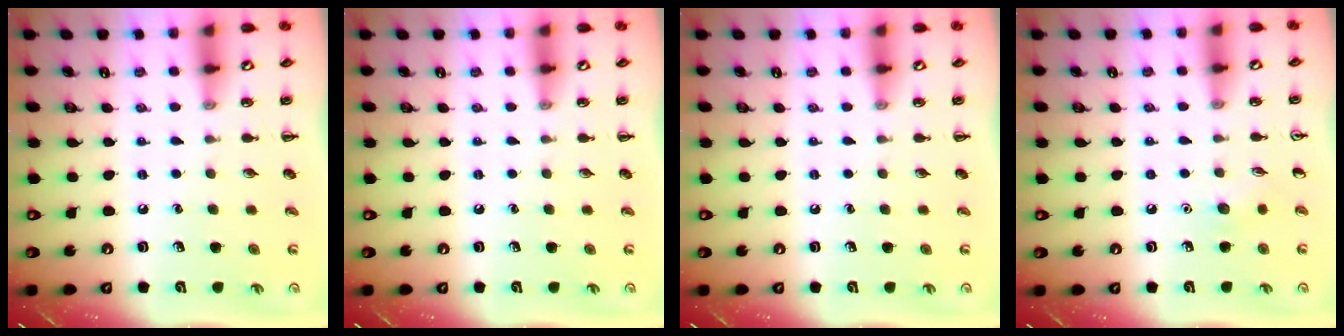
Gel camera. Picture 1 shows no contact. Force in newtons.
{"total": 0.0}
{"total": 0.0}
{"total": 4.7, "press": 4.5, "slide": 1.4}